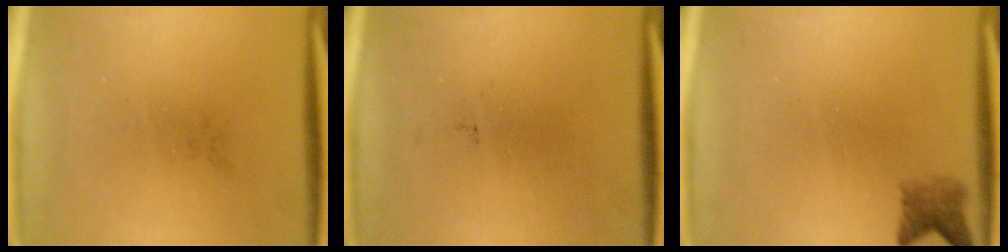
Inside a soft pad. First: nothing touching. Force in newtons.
{"total": 0.0}
{"total": 2.4}